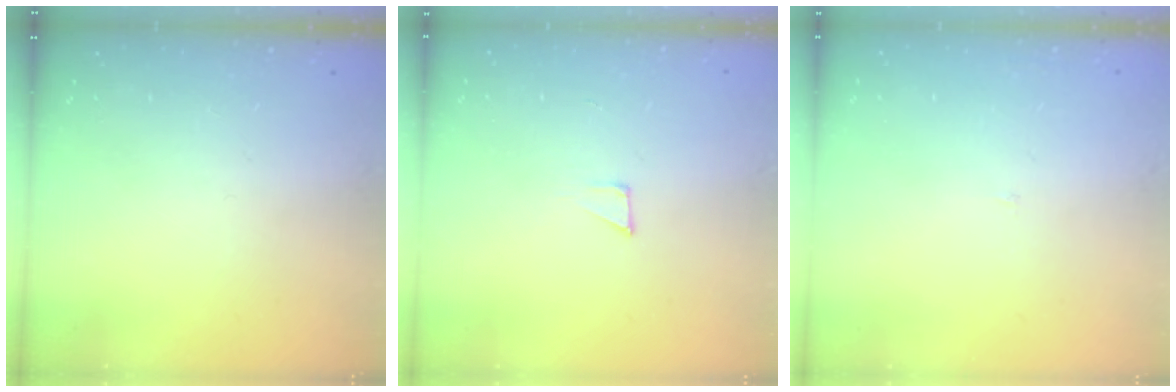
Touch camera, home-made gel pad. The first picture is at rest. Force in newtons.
{"total": 4.3, "press": 4.2, "slide": 0.3}
{"total": 2.0, "press": 2.0, "slide": 0.1}